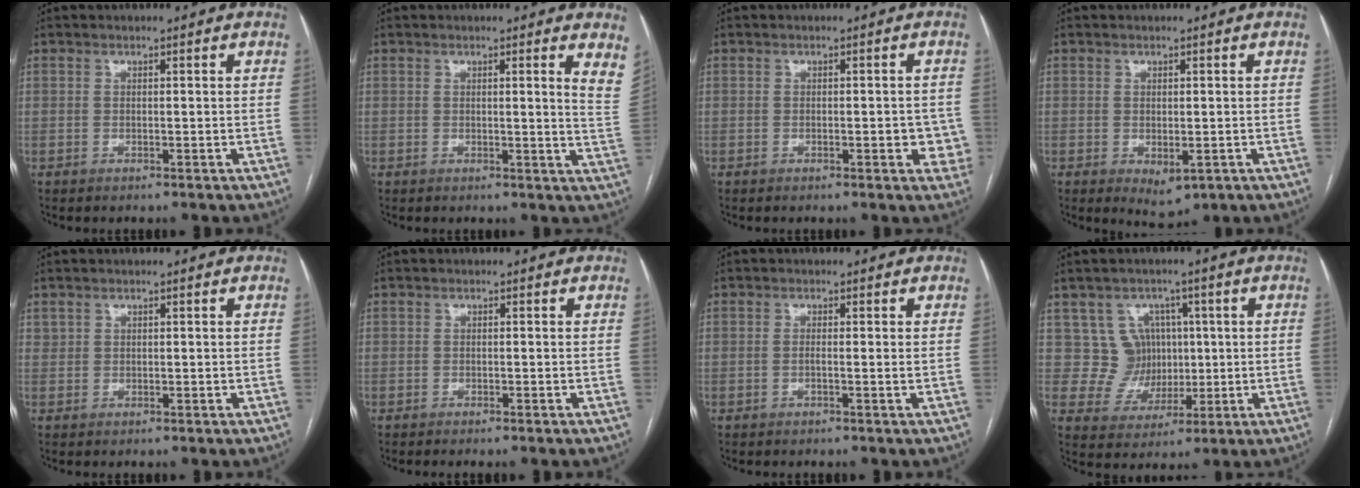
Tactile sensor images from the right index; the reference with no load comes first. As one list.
[{"total": 5.0, "force": [3.3, -0.1, 3.8], "torque": [-0.045, -0.018, 0.017]}, {"total": 3.2, "force": [-0.9, 1.7, 2.5], "torque": [-0.013, 0.005, -0.008]}, {"total": 3.6, "force": [-1.2, 1.8, 2.8], "torque": [-0.039, -0.008, -0.004]}, {"total": 0.9, "force": [0.6, 0.6, 0.0], "torque": [0.008, 0.003, 0.011]}, {"total": 0.9, "force": [-0.7, -0.2, 0.6], "torque": [-0.010, 0.001, -0.011]}, {"total": 0.9, "force": [0.0, 0.0, 0.9], "torque": [-0.019, 0.001, 0.003]}, {"total": 7.1, "force": [1.9, 6.8, 0.4], "torque": [0.001, 0.024, 0.046]}]